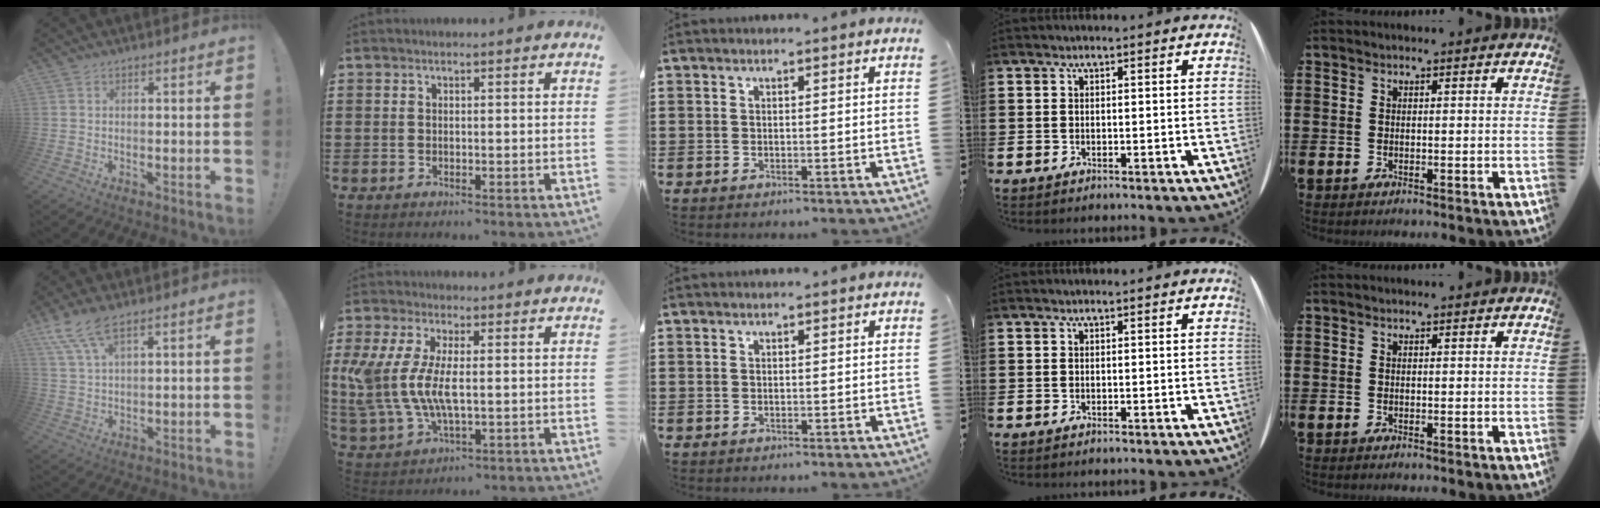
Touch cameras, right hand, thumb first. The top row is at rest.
{"thumb": {"total": 8.2, "force": [5.6, 2.4, 5.5], "torque": [-0.119, -0.015, 0.109]}, "index": {"total": 9.3, "force": [0.0, 4.3, 8.2], "torque": [-0.208, -0.009, -0.012]}}